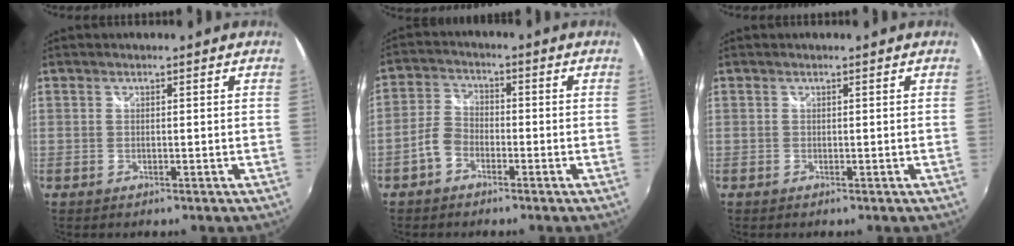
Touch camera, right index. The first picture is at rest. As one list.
[{"total": 4.6, "force": [-2.6, 3.0, 2.4], "torque": [-0.052, 0.015, -0.051]}, {"total": 0.0}]